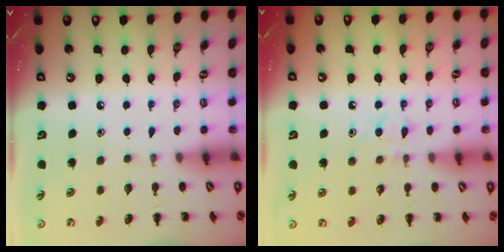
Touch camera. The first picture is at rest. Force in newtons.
{"total": 5.5, "press": 5.3, "slide": 1.5}